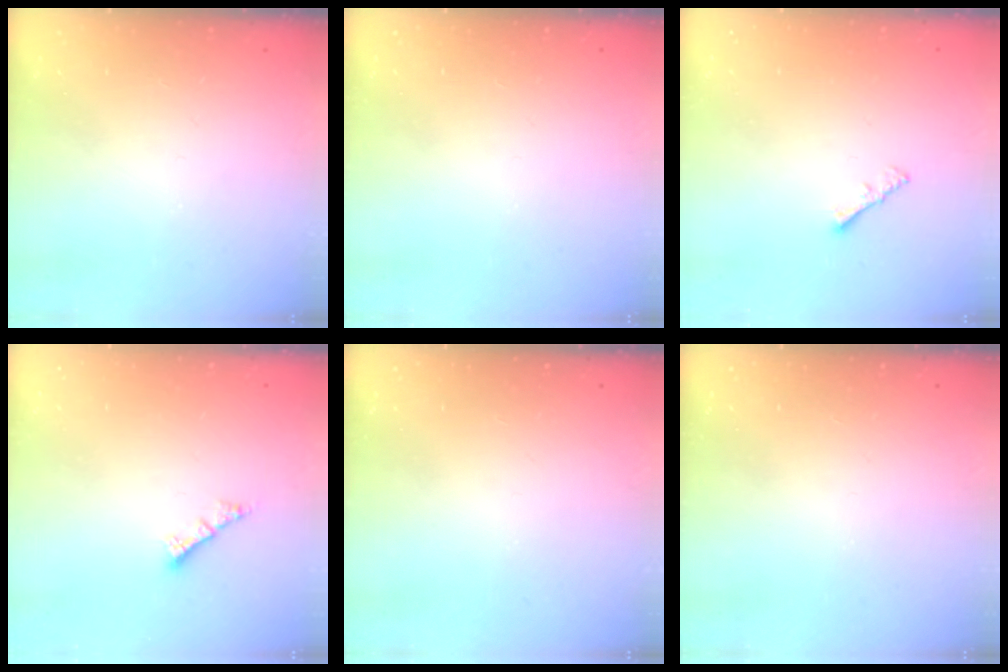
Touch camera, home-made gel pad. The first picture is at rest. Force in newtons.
{"total": 0.0}
{"total": 1.3, "press": 1.3, "slide": 0.4}
{"total": 2.4, "press": 2.4, "slide": 0.2}
{"total": 0.0}
{"total": 0.0}